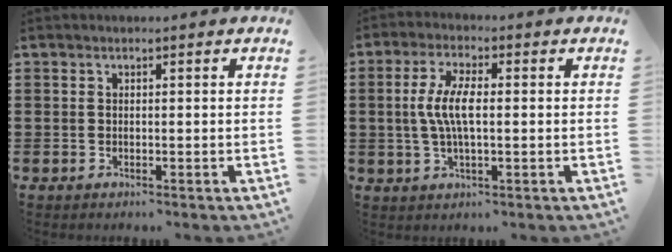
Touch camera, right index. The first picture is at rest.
{"total": 6.5, "force": [0.0, 2.2, 6.1], "torque": [-0.131, -0.001, -0.009]}